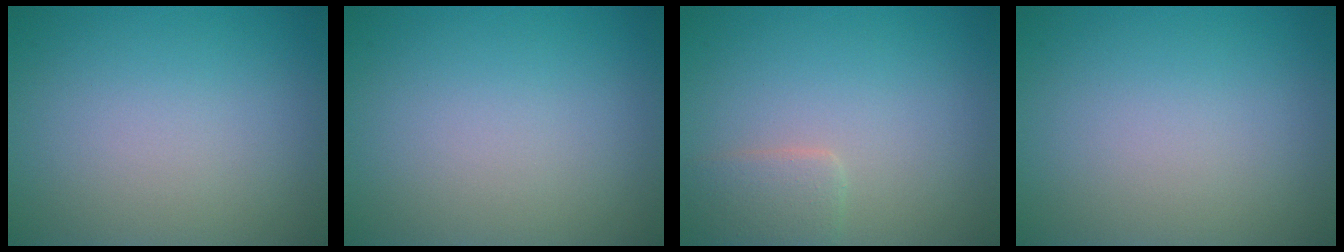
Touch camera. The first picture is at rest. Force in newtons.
{"total": 0.0}
{"total": 2.1, "press": 2.1, "slide": 0.1}
{"total": 0.0}